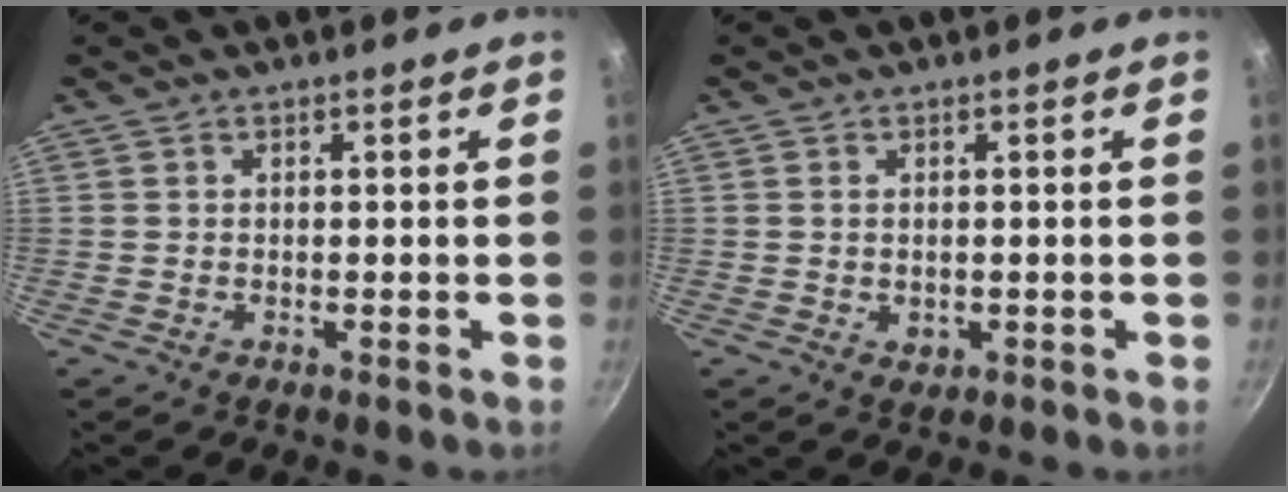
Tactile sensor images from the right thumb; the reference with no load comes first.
{"total": 1.8, "force": [-0.1, 1.3, 1.3], "torque": [-0.017, -0.003, 0.000]}